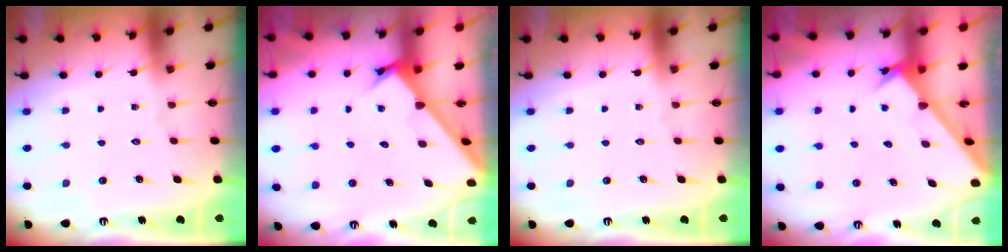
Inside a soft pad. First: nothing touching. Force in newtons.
{"total": 2.4, "press": 2.4, "slide": 0.2}
{"total": 0.0}
{"total": 2.4, "press": 2.4, "slide": 0.2}